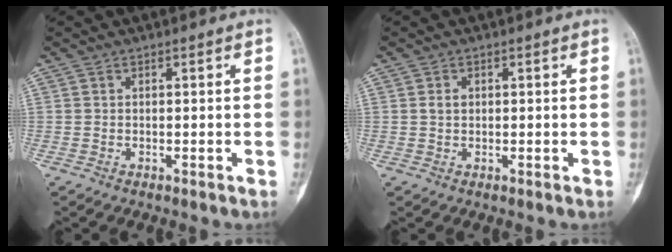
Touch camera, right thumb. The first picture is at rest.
{"total": 1.5, "force": [0.3, 1.1, 0.9], "torque": [-0.014, 0.002, 0.007]}